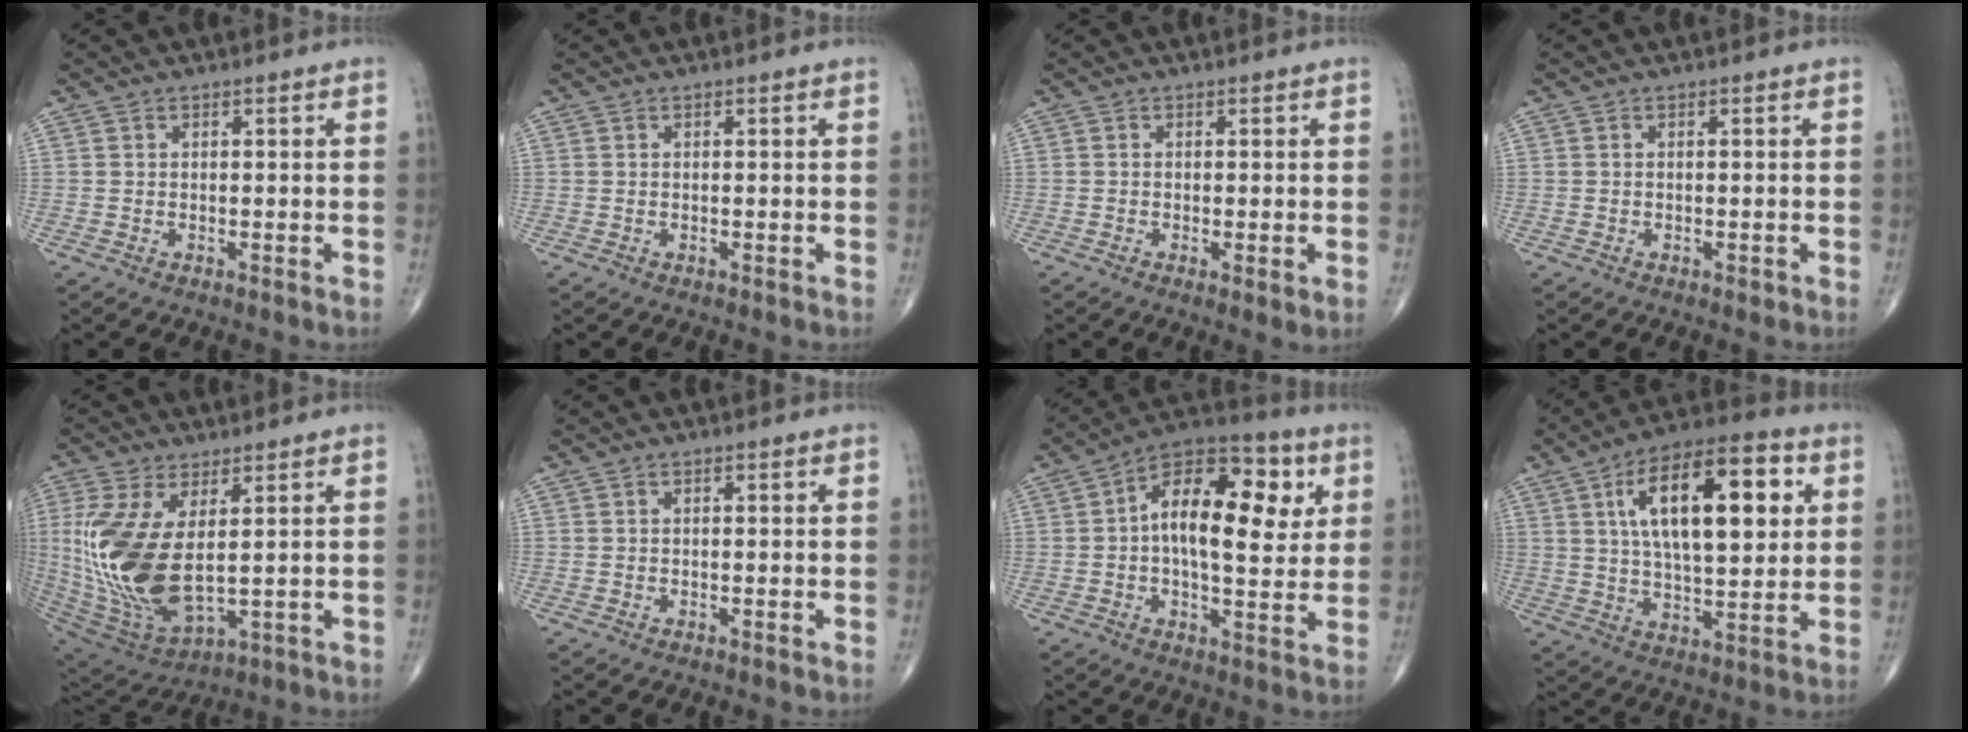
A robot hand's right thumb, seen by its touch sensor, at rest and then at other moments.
{"total": 0.0}
{"total": 2.2, "force": [-0.5, 0.3, 2.1], "torque": [-0.044, -0.010, -0.011]}
{"total": 0.6, "force": [-0.3, 0.3, 0.4], "torque": [-0.006, -0.001, -0.005]}
{"total": 19.2, "force": [2.0, 9.2, 16.7], "torque": [-0.371, -0.028, 0.060]}
{"total": 0.0}
{"total": 18.4, "force": [3.5, 9.3, 15.6], "torque": [-0.207, 0.017, 0.041]}
{"total": 20.8, "force": [5.8, 8.8, 17.9], "torque": [-0.268, 0.002, 0.089]}